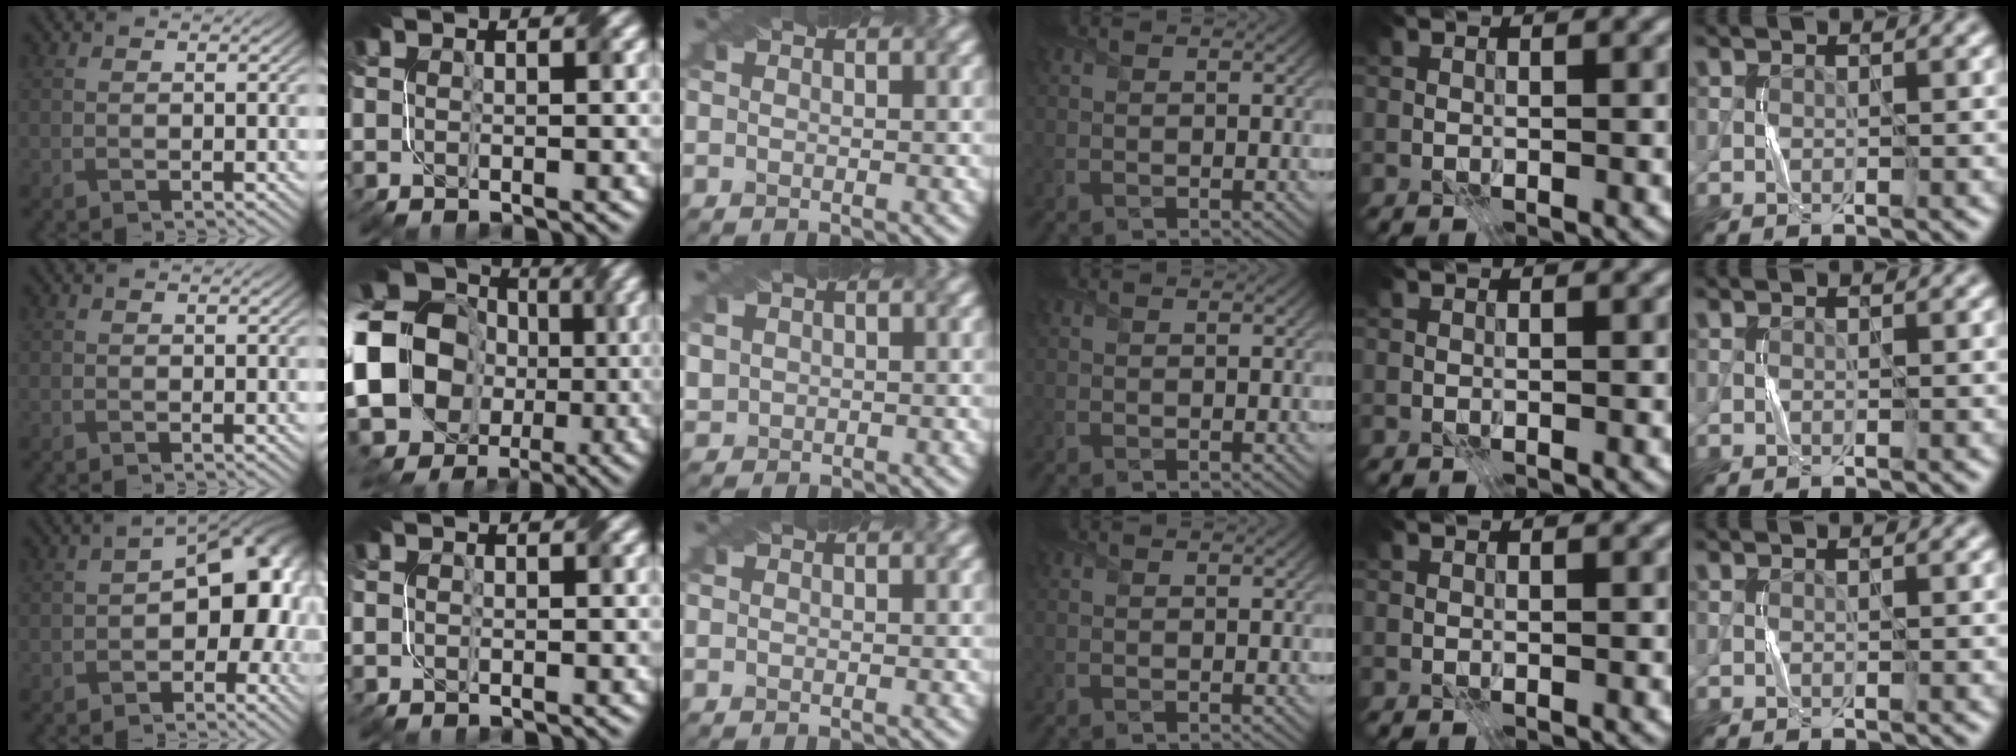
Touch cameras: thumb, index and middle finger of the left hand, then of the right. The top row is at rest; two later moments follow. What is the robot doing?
{"motion": "fold", "object": "paper"}